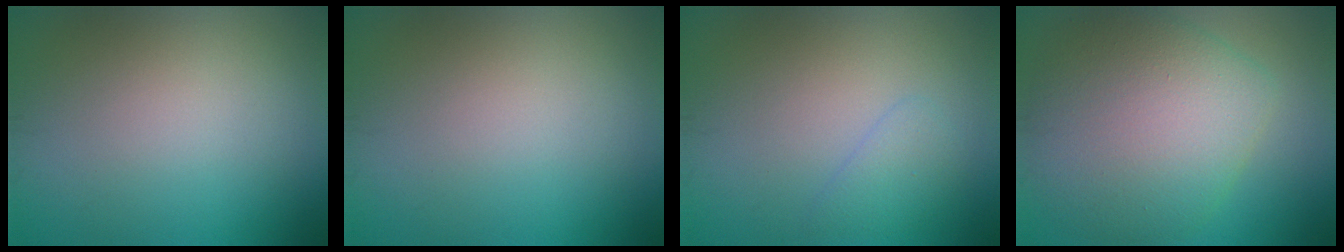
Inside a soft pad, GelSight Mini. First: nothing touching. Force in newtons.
{"total": 0.0}
{"total": 1.6, "press": 1.6, "slide": 0.1}
{"total": 8.4, "press": 8.4, "slide": 0.5}